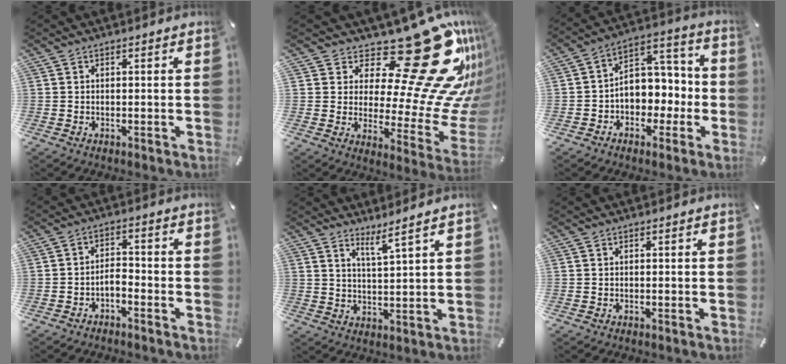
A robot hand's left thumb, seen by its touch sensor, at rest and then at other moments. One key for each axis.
{"total": 31.6, "fx": 16.1, "fy": 13.1, "fz": 23.8, "tx": -0.317, "ty": -0.137, "tz": 0.290}
{"total": 9.2, "fx": -1.6, "fy": 8.1, "fz": 4.0, "tx": -0.042, "ty": 0.007, "tz": -0.025}
{"total": 3.2, "fx": -2.4, "fy": 1.5, "fz": 1.6, "tx": -0.027, "ty": 0.017, "tz": -0.045}
{"total": 5.0, "fx": 4.4, "fy": -0.8, "fz": 2.2, "tx": -0.047, "ty": -0.031, "tz": 0.074}
{"total": 0.0}